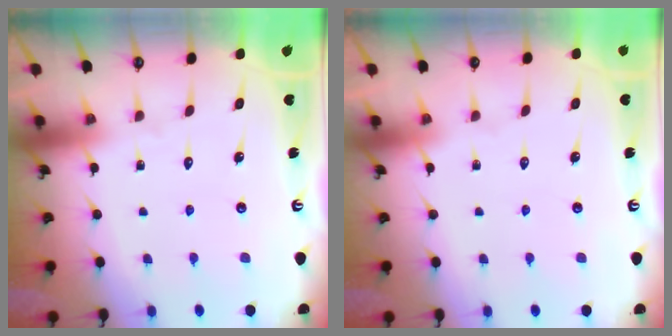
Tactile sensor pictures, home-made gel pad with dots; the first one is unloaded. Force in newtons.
{"total": 0.0}